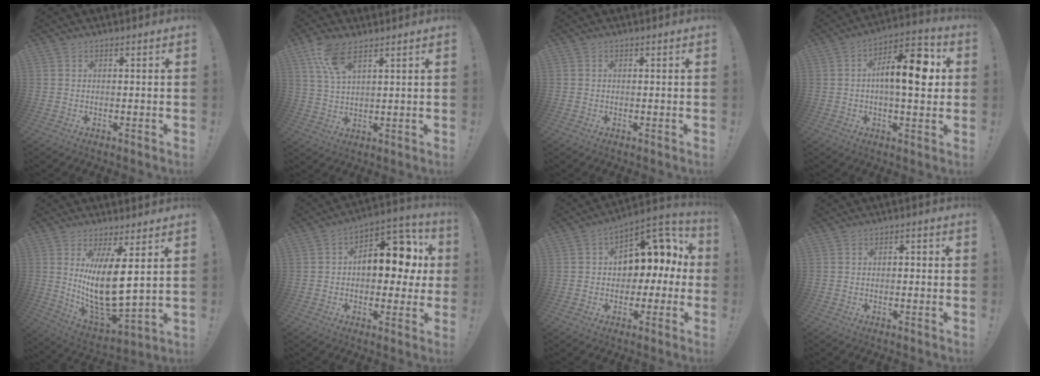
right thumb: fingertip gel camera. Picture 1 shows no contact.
{"total": 9.2, "force": [5.6, 3.2, 6.5], "torque": [-0.124, -0.021, 0.107]}
{"total": 0.0}
{"total": 14.8, "force": [2.1, 5.8, 13.5], "torque": [-0.195, 0.004, 0.028]}
{"total": 15.2, "force": [4.8, 4.7, 13.7], "torque": [-0.260, -0.052, 0.078]}
{"total": 15.1, "force": [2.7, 9.4, 11.4], "torque": [-0.144, -0.004, 0.046]}
{"total": 10.1, "force": [3.1, 7.3, 6.4], "torque": [-0.083, -0.024, 0.057]}
{"total": 1.8, "force": [-1.3, 0.9, 0.9], "torque": [-0.019, 0.011, -0.022]}